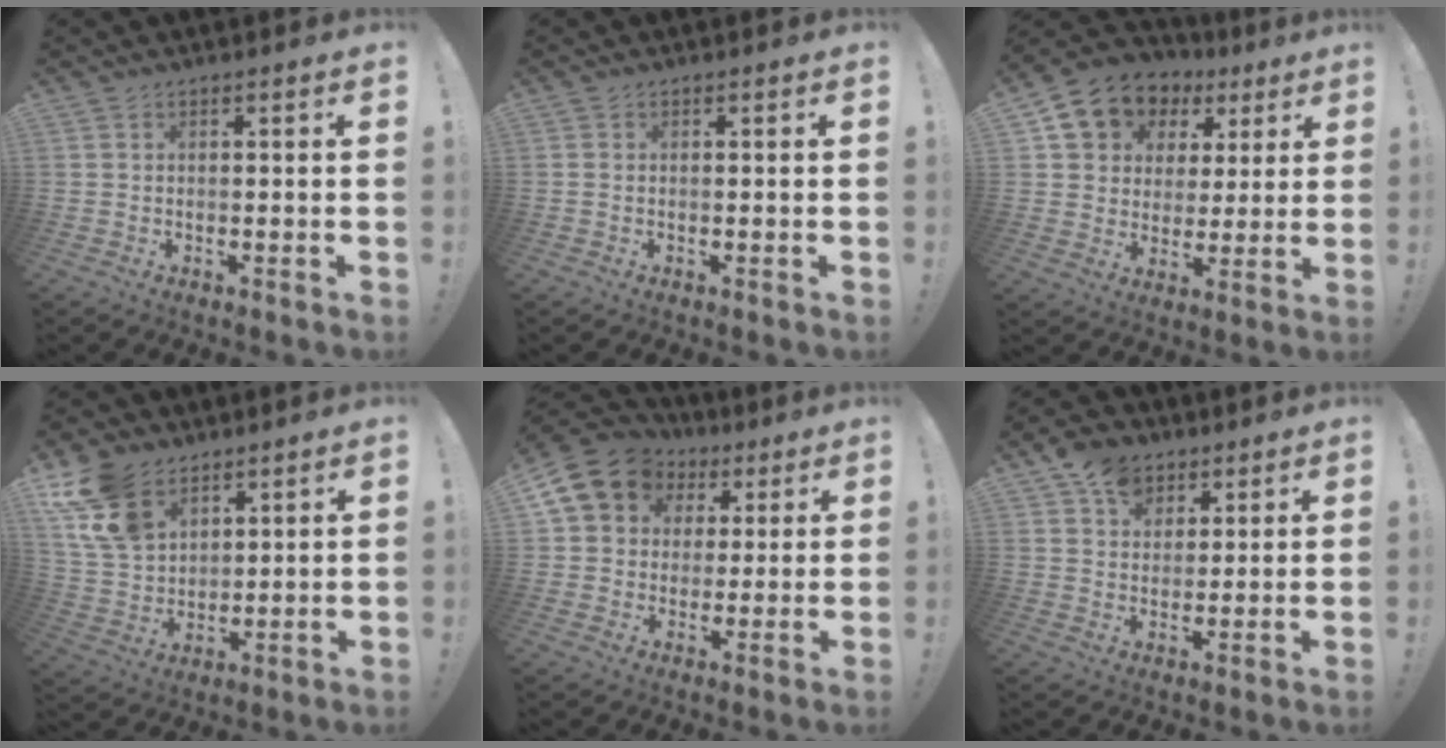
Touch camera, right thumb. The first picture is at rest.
{"total": 0.0}
{"total": 11.2, "force": [5.7, 8.8, 3.8], "torque": [-0.067, -0.034, 0.118]}
{"total": 15.1, "force": [8.7, 9.9, 7.3], "torque": [-0.146, -0.037, 0.173]}
{"total": 12.7, "force": [5.0, 10.5, 5.1], "torque": [-0.074, -0.022, 0.103]}
{"total": 10.1, "force": [5.5, 7.6, 3.7], "torque": [-0.050, -0.025, 0.107]}